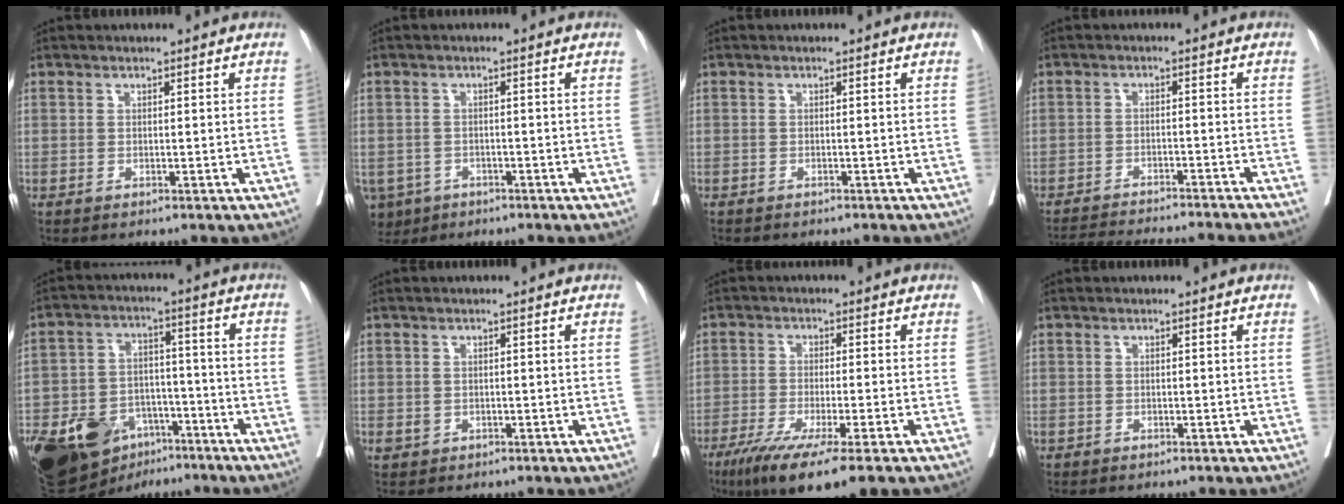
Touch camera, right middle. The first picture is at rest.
{"total": 6.5, "force": [-3.7, 5.0, 1.6], "torque": [-0.040, 0.001, -0.057]}
{"total": 2.9, "force": [-2.6, 0.8, 1.1], "torque": [-0.016, -0.005, -0.032]}
{"total": 13.1, "force": [-12.2, -0.4, 4.8], "torque": [-0.057, -0.015, -0.172]}
{"total": 21.2, "force": [-11.8, 13.4, 11.4], "torque": [-0.272, 0.014, -0.185]}
{"total": 1.4, "force": [-0.3, 1.3, 0.6], "torque": [-0.010, 0.002, 0.002]}
{"total": 10.6, "force": [-7.0, 0.3, 8.0], "torque": [-0.128, -0.027, -0.110]}
{"total": 0.0}